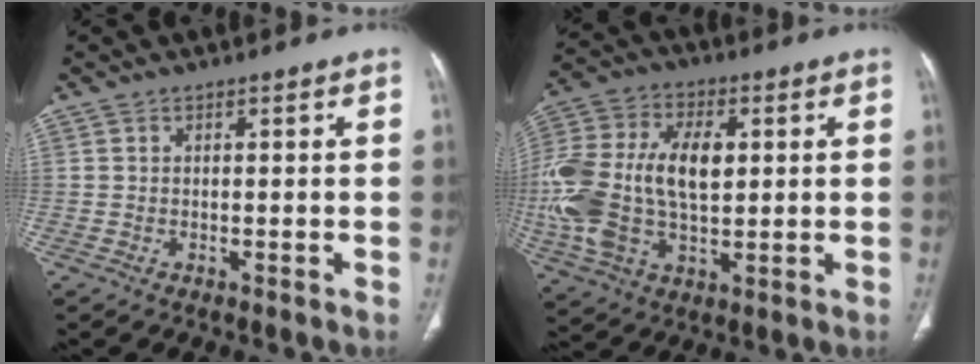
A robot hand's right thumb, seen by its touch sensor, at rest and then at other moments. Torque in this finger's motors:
{"motor_torque": [2.53, 2.48, 2.00, 0.11, 0.23]}